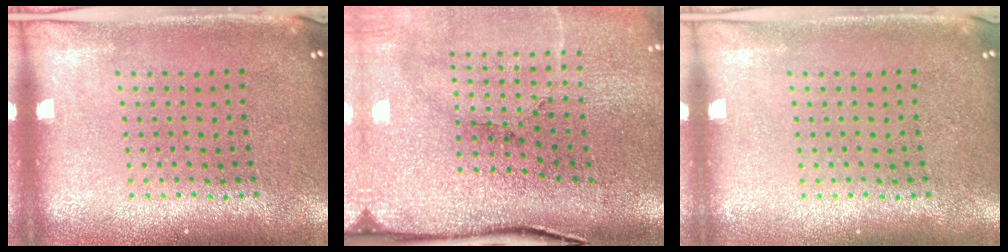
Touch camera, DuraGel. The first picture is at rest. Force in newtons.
{"total": 4.1, "press": 3.5, "slide": 2.0}
{"total": 0.0}